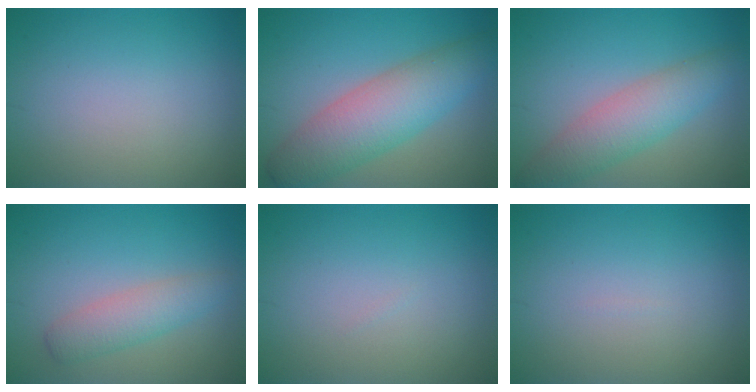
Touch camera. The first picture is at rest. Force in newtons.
{"total": 7.1, "press": 7.1, "slide": 0.4}
{"total": 4.7, "press": 4.7, "slide": 0.3}
{"total": 3.0, "press": 3.0, "slide": 0.1}
{"total": 0.0}
{"total": 0.0}